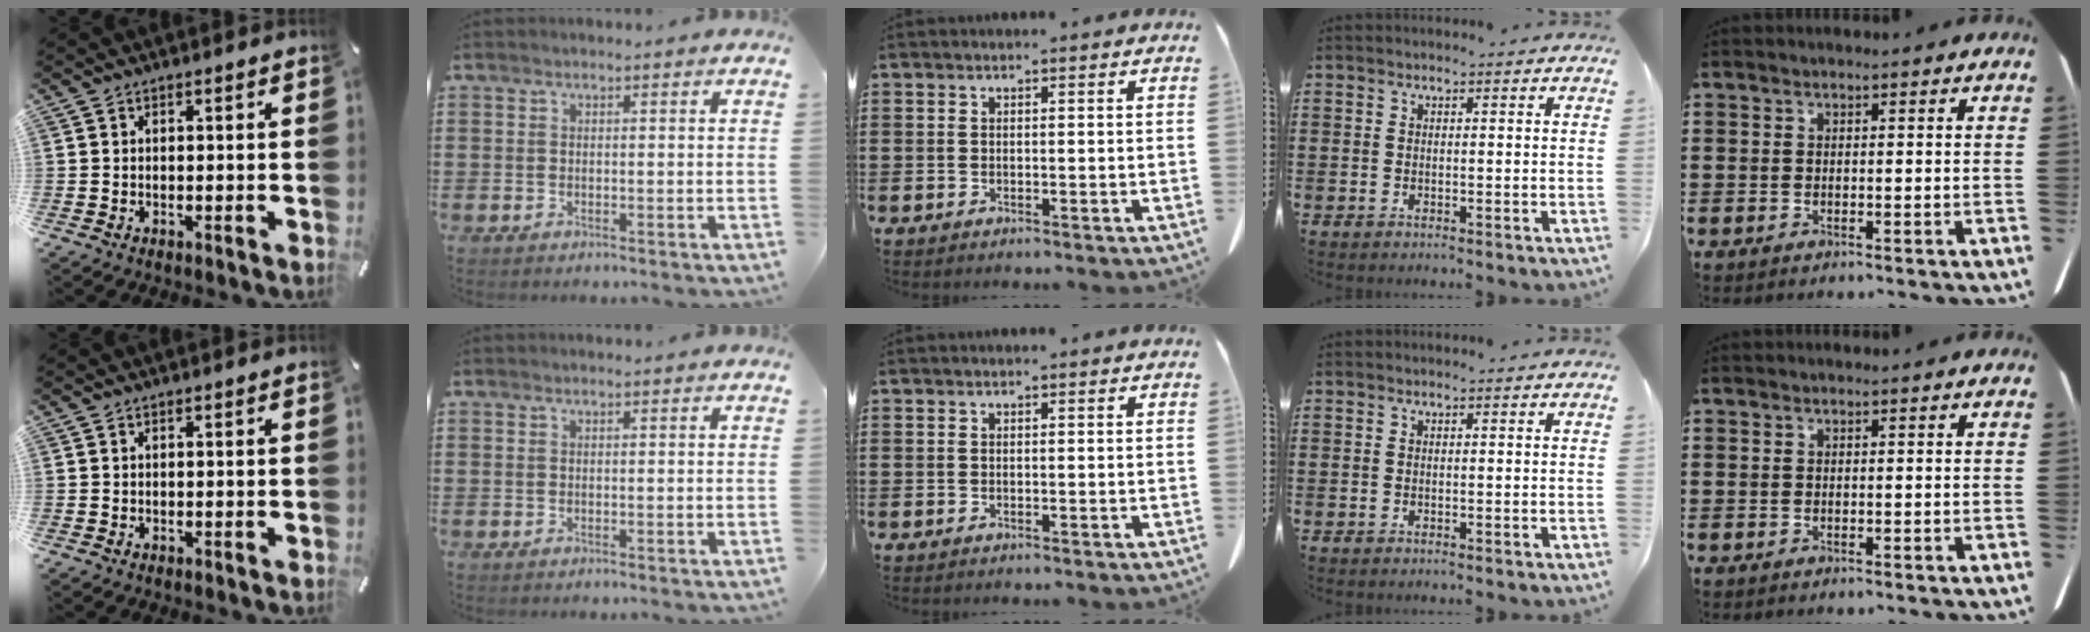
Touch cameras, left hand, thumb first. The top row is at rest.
{}